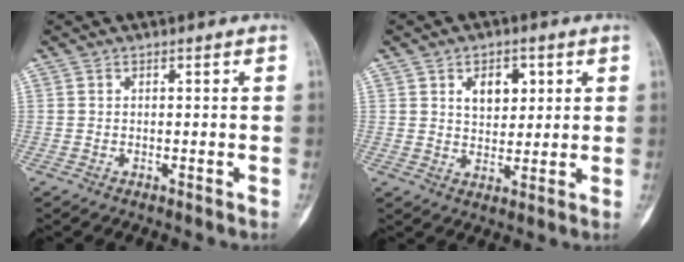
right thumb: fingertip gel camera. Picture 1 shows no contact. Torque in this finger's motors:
{"motor_torque": [0.97, 0.86, 0.78, 0.06, 0.04]}